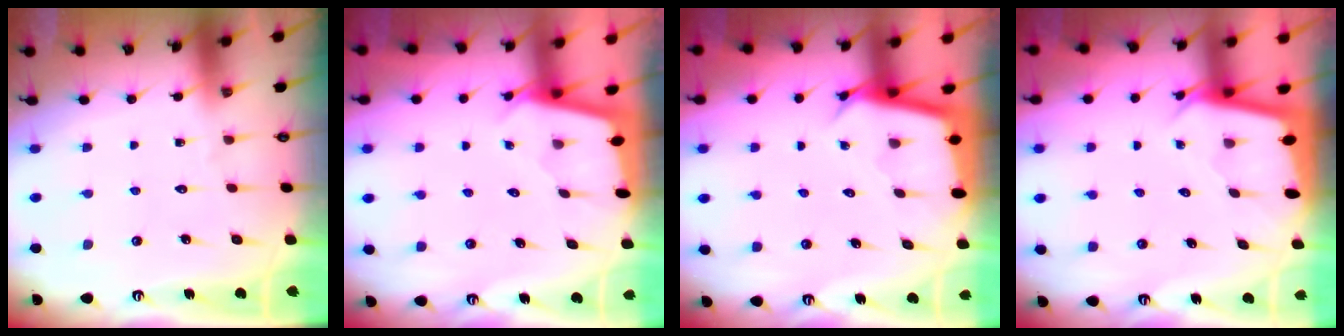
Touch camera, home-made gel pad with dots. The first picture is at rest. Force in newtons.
{"total": 1.9, "press": 1.9, "slide": 0.1}
{"total": 3.0, "press": 3.0, "slide": 0.0}
{"total": 2.0, "press": 2.0, "slide": 0.0}